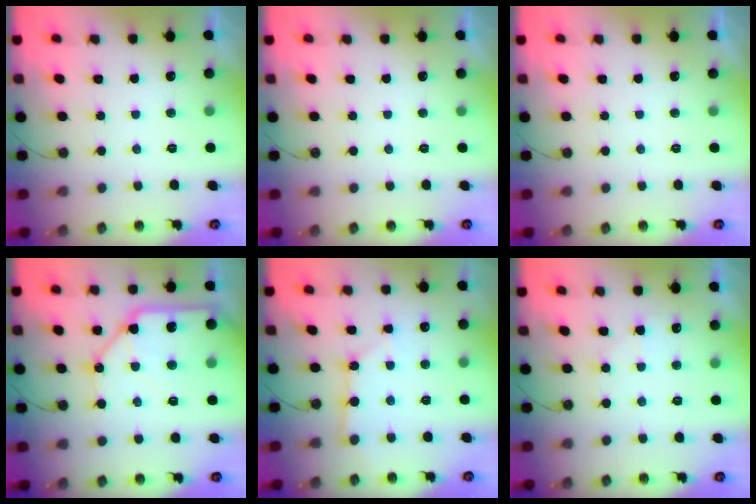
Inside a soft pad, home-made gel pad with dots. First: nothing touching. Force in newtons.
{"total": 0.0}
{"total": 0.0}
{"total": 15.5, "press": 15.4, "slide": 1.7}
{"total": 3.1, "press": 3.1, "slide": 0.2}
{"total": 5.0, "press": 5.0, "slide": 0.6}